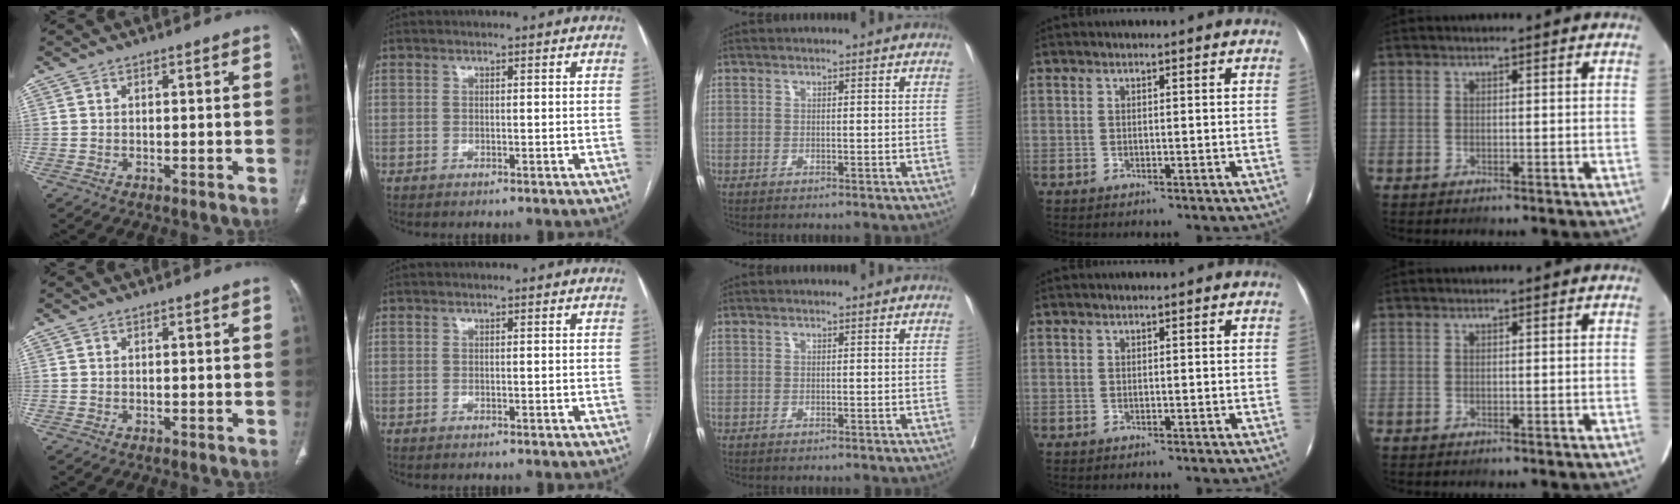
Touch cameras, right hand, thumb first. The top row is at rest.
{}